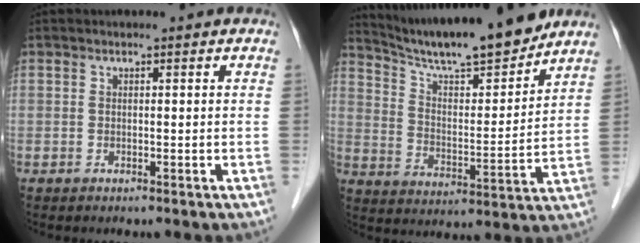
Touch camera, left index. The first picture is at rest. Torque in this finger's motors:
{"motor_torque": [0.26, -0.18, 0.27, 0.05]}